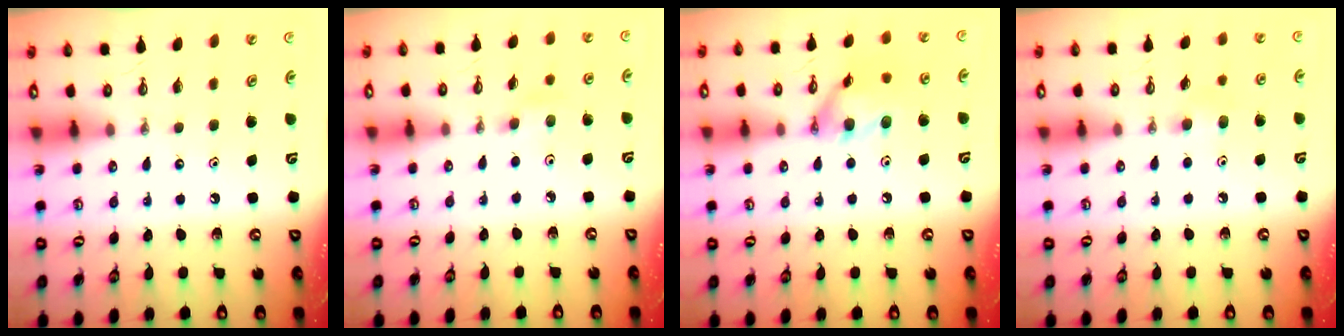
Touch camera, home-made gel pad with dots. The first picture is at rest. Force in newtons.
{"total": 2.8, "press": 2.7, "slide": 0.8}
{"total": 13.0, "press": 13.0, "slide": 0.9}
{"total": 5.0, "press": 4.8, "slide": 1.4}